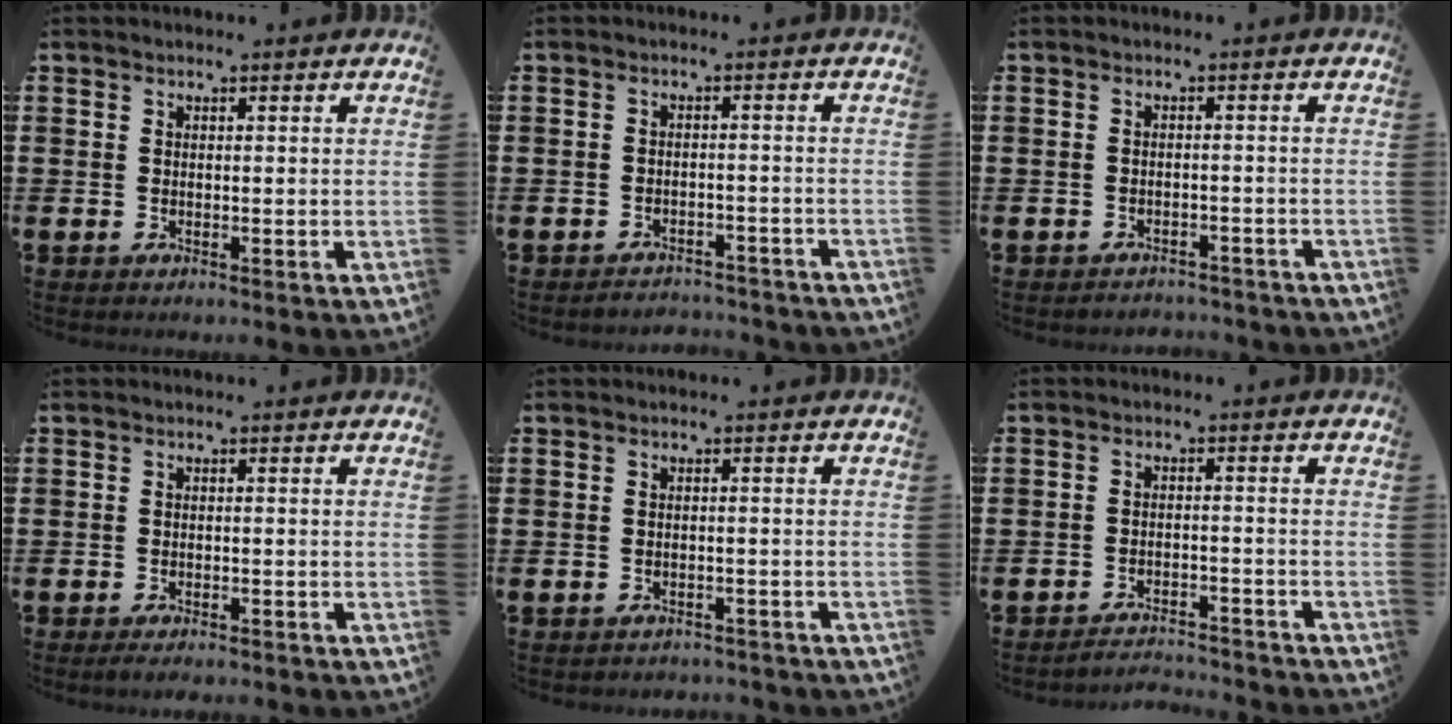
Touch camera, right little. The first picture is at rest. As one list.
[{"total": 2.0, "force": [-2.0, 0.1, -0.2], "torque": [-0.004, 0.004, -0.044]}, {"total": 1.5, "force": [-1.5, 0.1, -0.1], "torque": [-0.003, 0.003, -0.034]}, {"total": 1.2, "force": [-1.1, 0.1, 0.5], "torque": [-0.010, -0.001, -0.022]}, {"total": 1.2, "force": [-1.2, 0.1, -0.1], "torque": [-0.003, 0.003, -0.026]}, {"total": 2.7, "force": [-2.7, -0.1, -0.1], "torque": [-0.003, 0.004, -0.058]}]